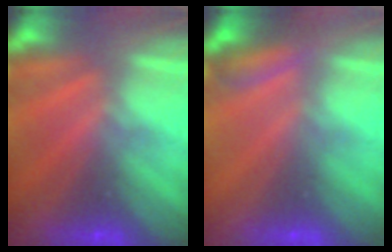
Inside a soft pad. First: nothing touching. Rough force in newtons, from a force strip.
{"total": 2.8}